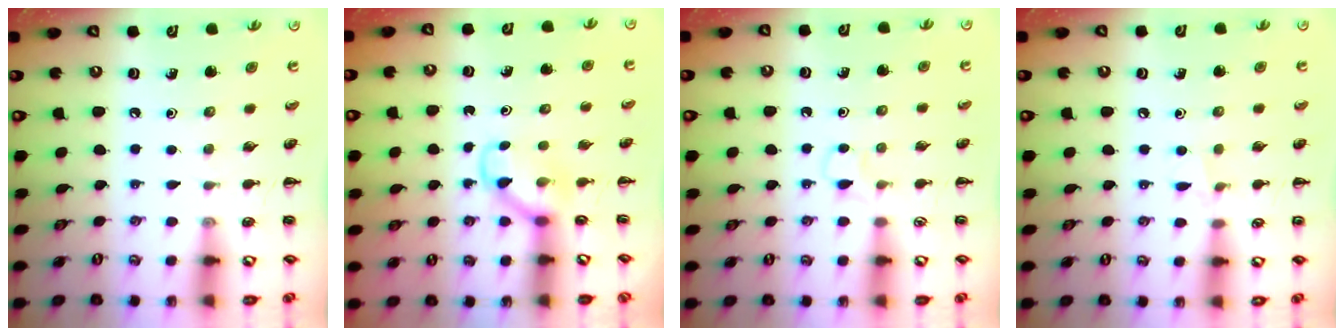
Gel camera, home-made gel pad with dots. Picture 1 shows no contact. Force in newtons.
{"total": 3.4, "press": 3.1, "slide": 1.4}
{"total": 2.8, "press": 2.6, "slide": 1.2}
{"total": 4.2, "press": 4.0, "slide": 1.2}